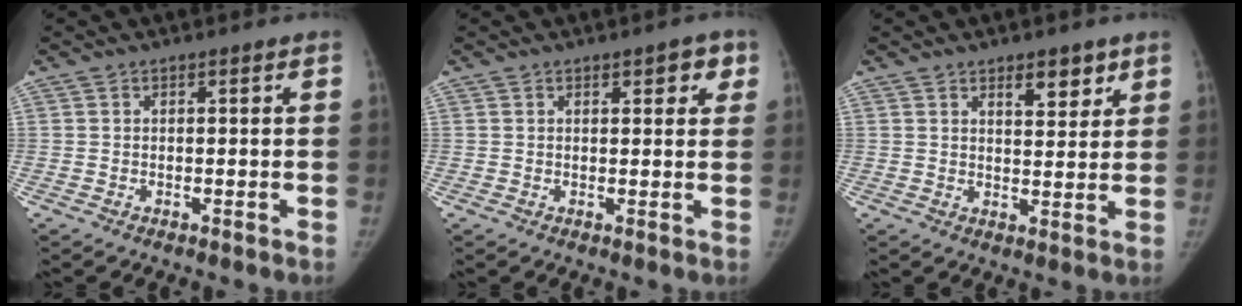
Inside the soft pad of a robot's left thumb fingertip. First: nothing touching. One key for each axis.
{"total": 3.7, "fx": 1.8, "fy": 1.8, "fz": 2.7, "tx": -0.010, "ty": -0.003, "tz": 0.018}
{"total": 5.7, "fx": 3.5, "fy": 2.6, "fz": 3.6, "tx": -0.028, "ty": -0.023, "tz": 0.052}